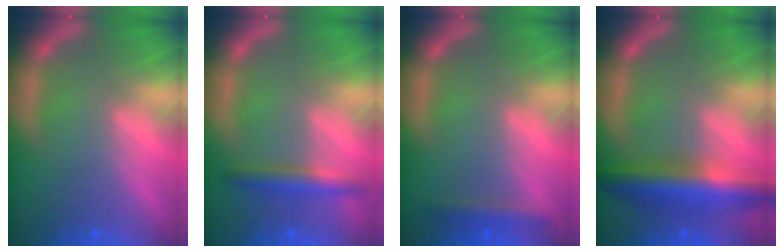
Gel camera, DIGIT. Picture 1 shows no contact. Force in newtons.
{"total": 3.0}
{"total": 1.9}
{"total": 7.0}